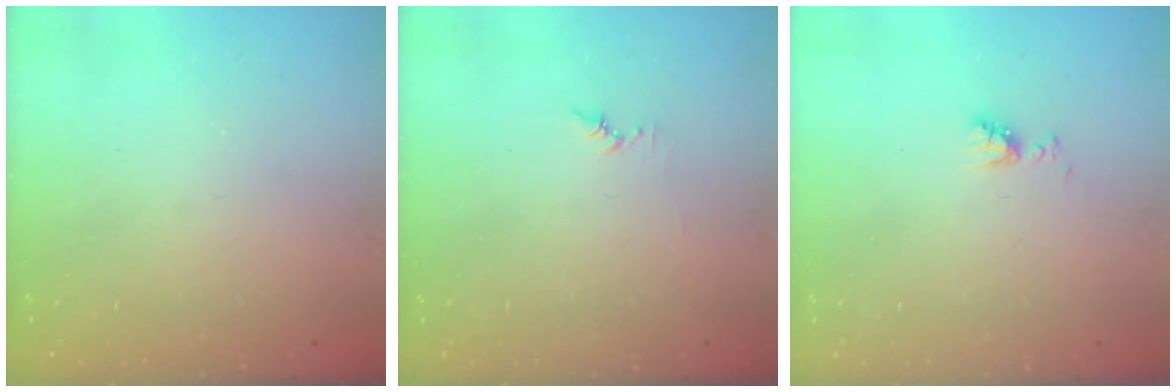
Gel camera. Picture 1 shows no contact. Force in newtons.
{"total": 4.4, "press": 4.4, "slide": 0.4}
{"total": 5.7, "press": 5.7, "slide": 0.8}